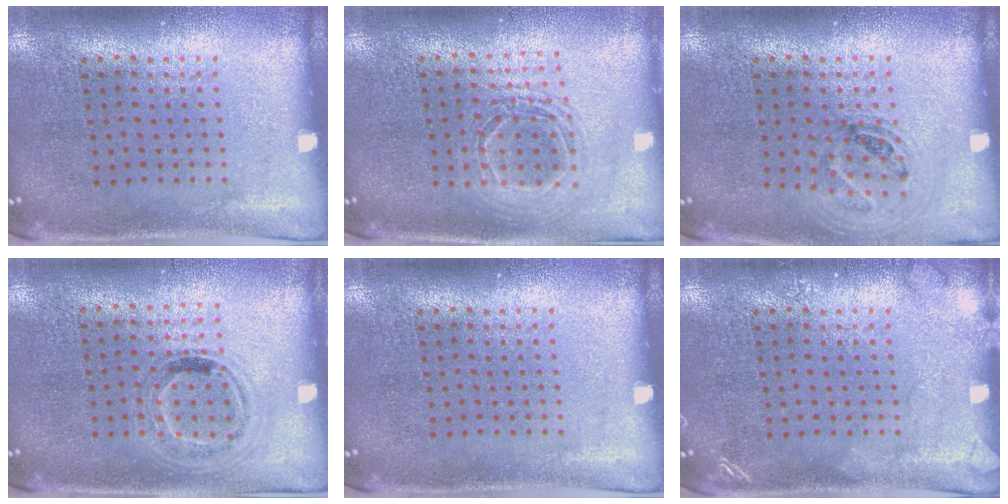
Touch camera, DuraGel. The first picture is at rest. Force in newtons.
{"total": 1.6, "press": 1.3, "slide": 0.8}
{"total": 0.9, "press": 0.9, "slide": 0.2}
{"total": 1.0, "press": 0.9, "slide": 0.4}
{"total": 0.0}
{"total": 1.5, "press": 1.5, "slide": 0.2}